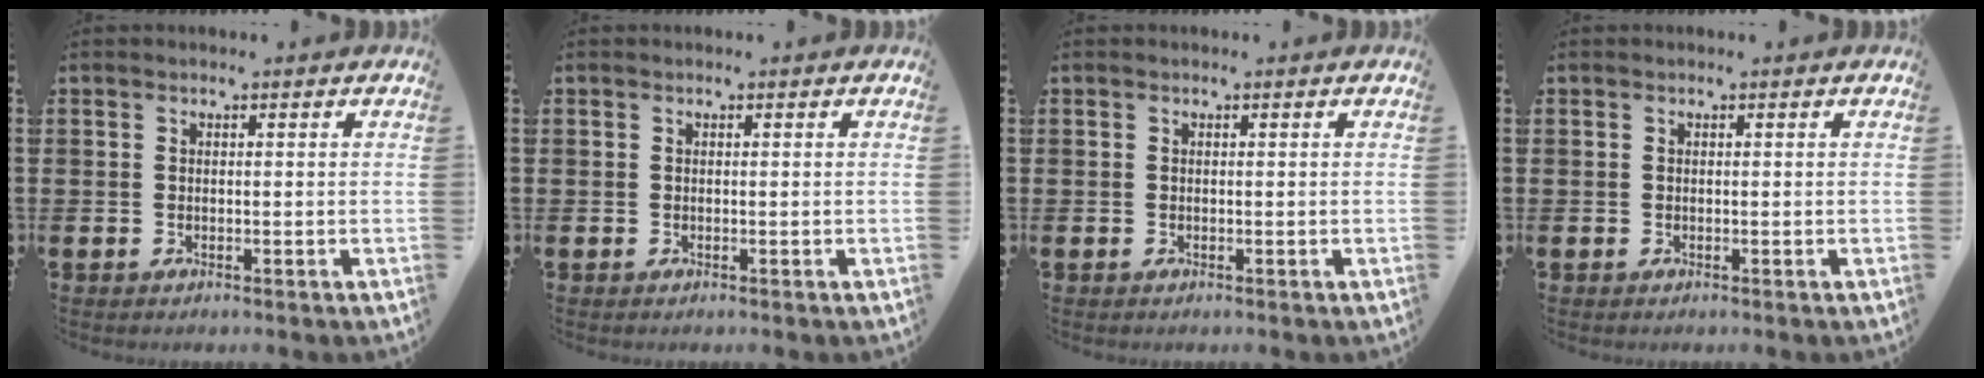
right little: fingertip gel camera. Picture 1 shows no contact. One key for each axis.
{"total": 0.0}
{"total": 0.0}
{"total": 0.0}